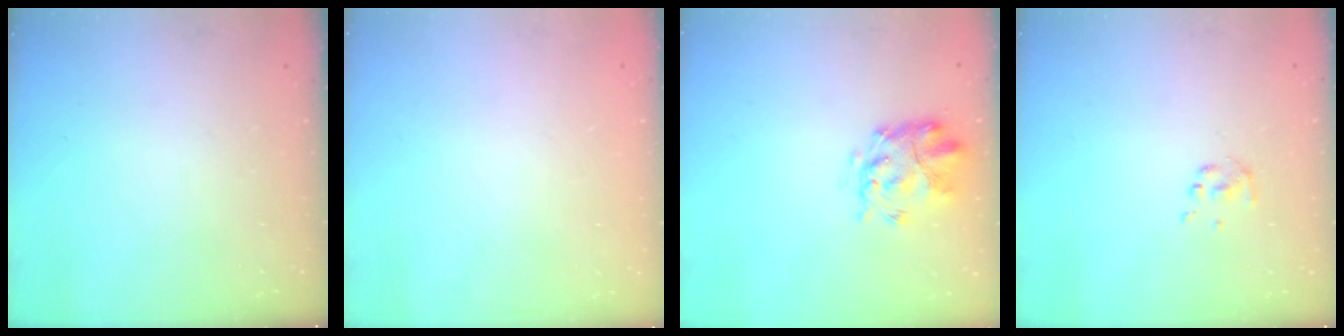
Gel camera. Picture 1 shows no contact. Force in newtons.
{"total": 1.9, "press": 1.9, "slide": 0.2}
{"total": 3.8, "press": 3.4, "slide": 1.6}
{"total": 2.3, "press": 2.3, "slide": 0.4}